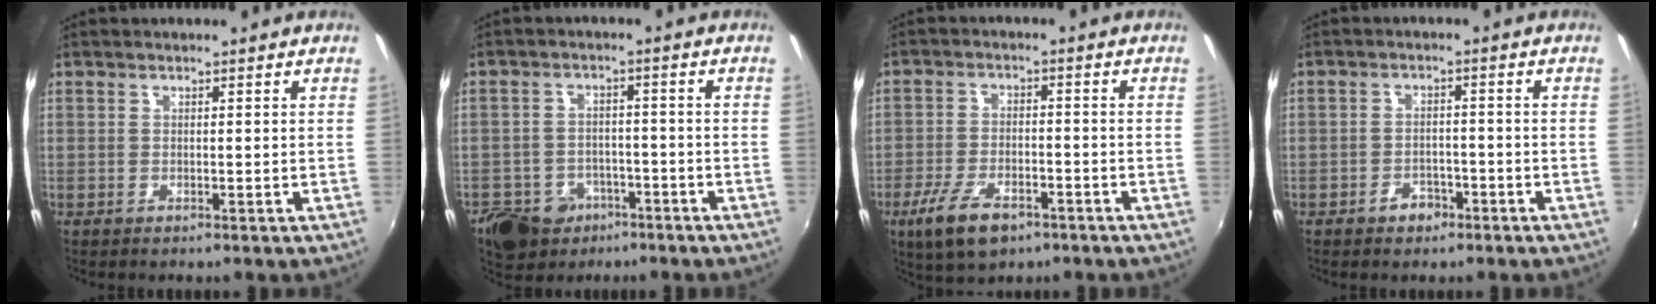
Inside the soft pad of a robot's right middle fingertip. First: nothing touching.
{"total": 10.7, "force": [-6.4, 7.7, 3.6], "torque": [-0.098, 0.012, -0.090]}
{"total": 9.7, "force": [-5.8, 4.3, 6.4], "torque": [-0.150, -0.020, -0.102]}
{"total": 3.4, "force": [-2.3, 2.2, 1.2], "torque": [-0.026, 0.003, -0.031]}